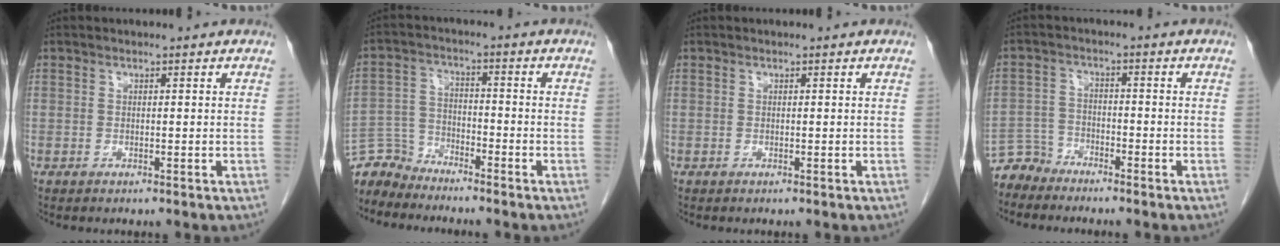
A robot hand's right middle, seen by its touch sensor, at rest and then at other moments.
{"total": 5.7, "force": [-5.6, 1.0, -0.9], "torque": [0.013, 0.005, -0.112]}
{"total": 0.0}
{"total": 3.7, "force": [-3.5, 0.9, -0.7], "torque": [0.013, -0.005, -0.071]}